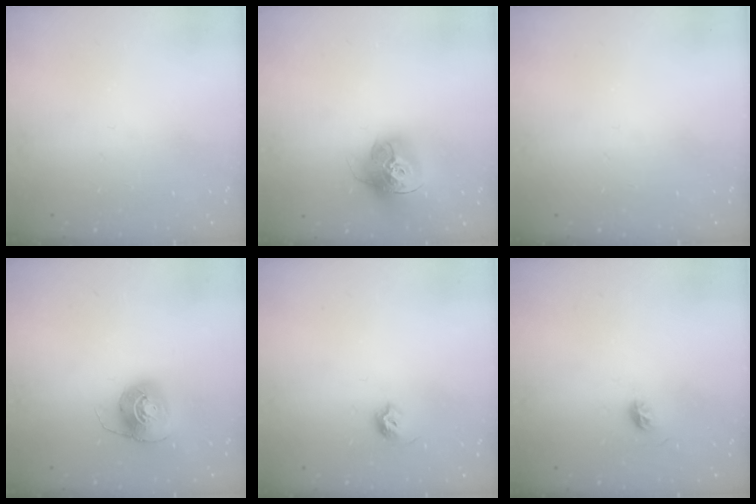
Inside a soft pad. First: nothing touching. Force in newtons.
{"total": 15.9, "press": 15.8, "slide": 1.7}
{"total": 0.0}
{"total": 8.1, "press": 8.1, "slide": 0.5}
{"total": 5.7, "press": 5.6, "slide": 1.0}
{"total": 5.3, "press": 5.2, "slide": 1.0}